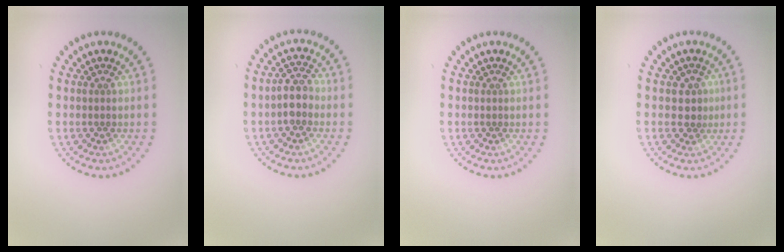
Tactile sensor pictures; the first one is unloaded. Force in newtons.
{"total": 2.3, "press": 2.0, "slide": 1.0}
{"total": 0.0}
{"total": 1.6, "press": 1.4, "slide": 0.7}